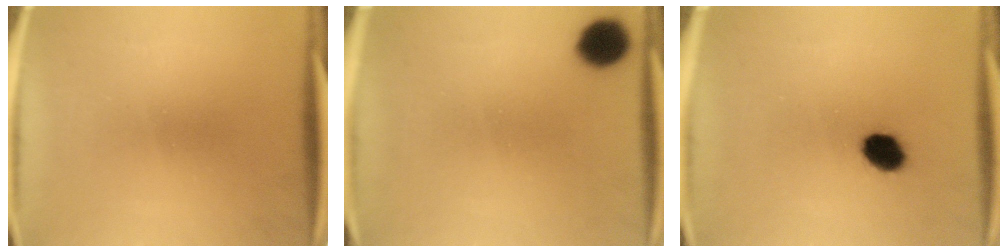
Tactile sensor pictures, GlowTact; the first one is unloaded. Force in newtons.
{"total": 7.3}
{"total": 5.6}